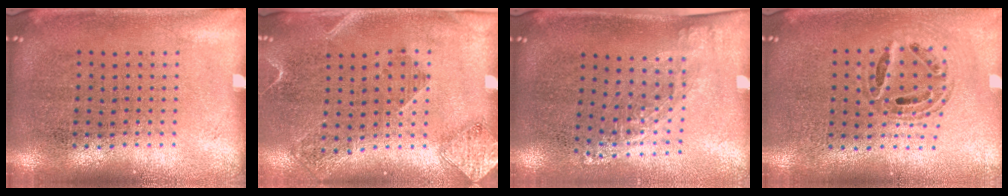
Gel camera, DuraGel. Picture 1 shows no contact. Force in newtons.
{"total": 1.8, "press": 1.5, "slide": 1.1}
{"total": 1.3, "press": 1.0, "slide": 0.9}
{"total": 0.6, "press": 0.6, "slide": 0.2}